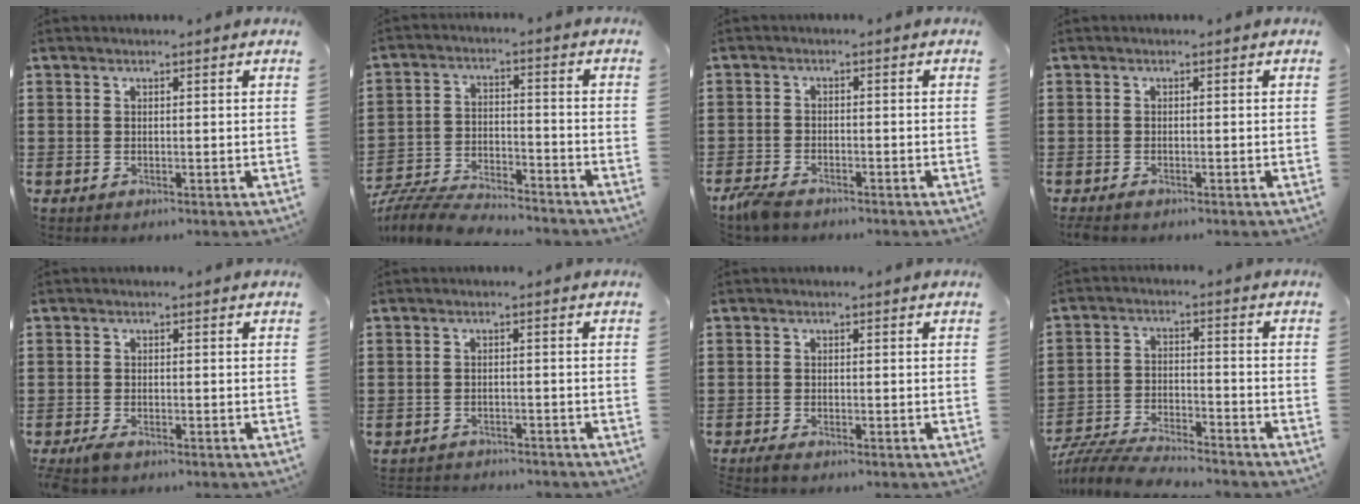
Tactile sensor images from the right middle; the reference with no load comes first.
{"total": 7.8, "force": [-7.5, 0.9, 1.7], "torque": [-0.044, 0.010, -0.150]}
{"total": 2.7, "force": [-2.2, 0.9, 1.2], "torque": [-0.044, -0.003, -0.051]}
{"total": 0.7, "force": [-0.6, 0.1, 0.4], "torque": [-0.010, -0.004, -0.010]}
{"total": 1.6, "force": [-1.2, 0.4, 1.0], "torque": [-0.027, -0.002, -0.026]}
{"total": 1.9, "force": [-1.9, 0.3, -0.1], "torque": [-0.006, 0.000, -0.042]}
{"total": 1.1, "force": [-1.0, 0.1, 0.5], "torque": [-0.010, -0.003, -0.019]}
{"total": 7.1, "force": [-6.9, 0.7, 1.6], "torque": [-0.037, 0.008, -0.136]}